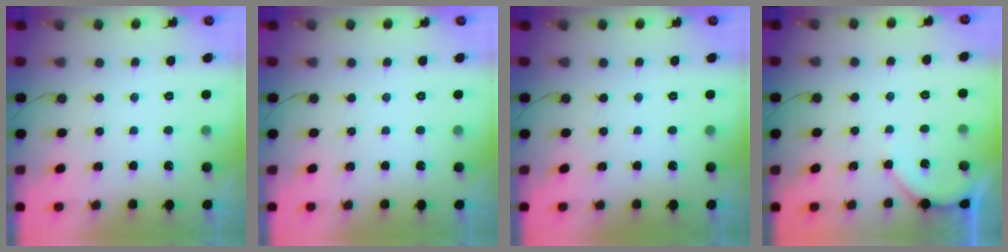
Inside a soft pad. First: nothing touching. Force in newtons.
{"total": 0.0}
{"total": 0.0}
{"total": 2.9, "press": 2.8, "slide": 0.4}